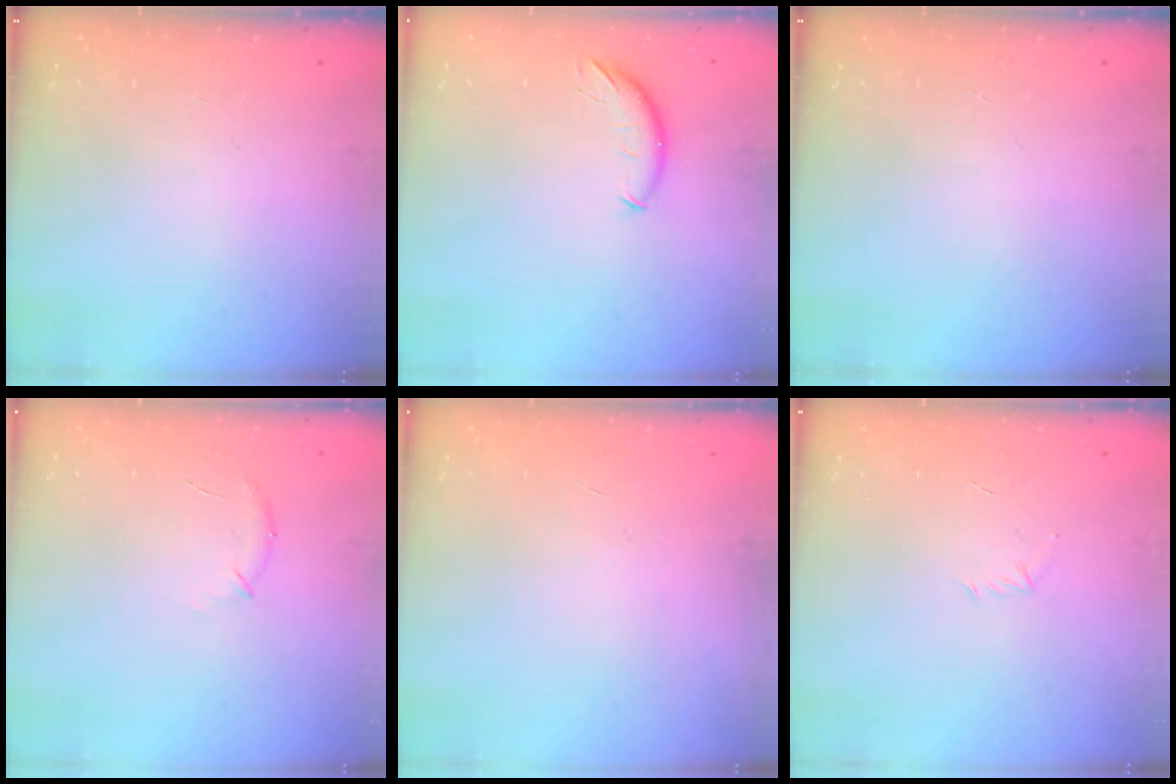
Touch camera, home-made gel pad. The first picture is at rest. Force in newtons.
{"total": 7.5, "press": 7.5, "slide": 0.6}
{"total": 0.0}
{"total": 6.9, "press": 6.7, "slide": 1.8}
{"total": 0.6, "press": 0.5, "slide": 0.2}
{"total": 2.9, "press": 2.8, "slide": 0.7}